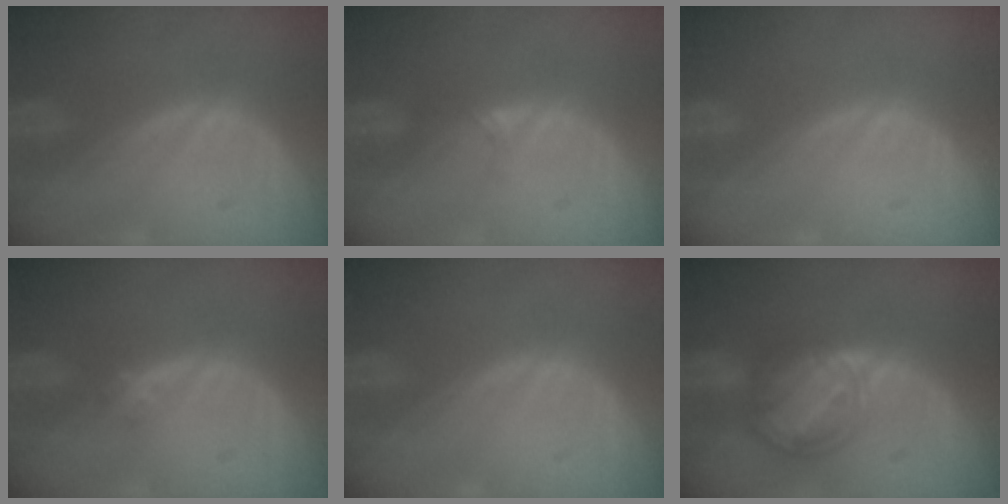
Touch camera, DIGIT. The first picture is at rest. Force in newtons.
{"total": 1.6, "press": 1.3, "slide": 1.1}
{"total": 0.0}
{"total": 1.4, "press": 1.2, "slide": 0.7}
{"total": 0.0}
{"total": 8.2, "press": 7.0, "slide": 4.2}